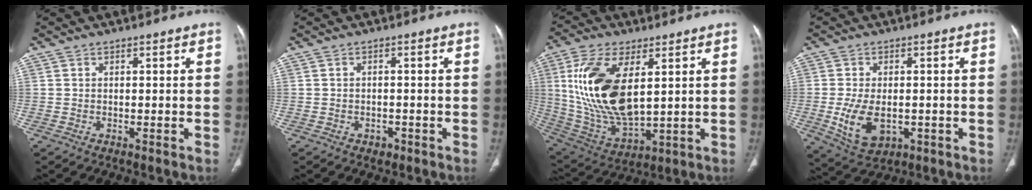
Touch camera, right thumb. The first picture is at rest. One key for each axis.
{"total": 1.7, "fx": -0.9, "fy": 1.3, "fz": 0.6, "tx": -0.007, "ty": 0.004, "tz": -0.010}
{"total": 20.2, "fx": 4.7, "fy": 9.8, "fz": 17.1, "tx": -0.340, "ty": -0.025, "tz": 0.099}
{"total": 9.0, "fx": -1.7, "fy": 5.5, "fz": 7.0, "tx": -0.126, "ty": -0.006, "tz": -0.014}